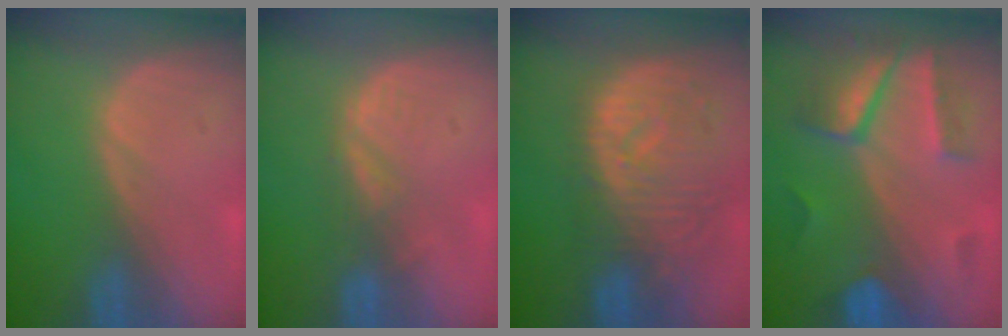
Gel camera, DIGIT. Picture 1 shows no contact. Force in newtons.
{"total": 2.8, "press": 2.2, "slide": 1.7}
{"total": 11.2, "press": 9.7, "slide": 5.5}
{"total": 7.4, "press": 7.2, "slide": 1.4}